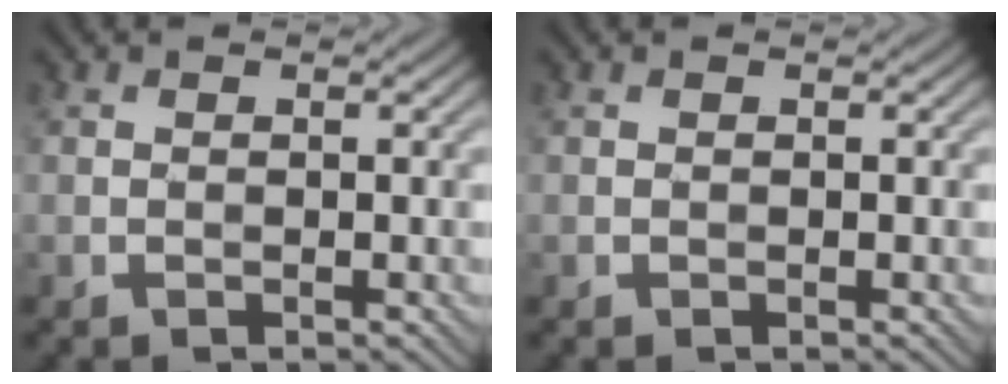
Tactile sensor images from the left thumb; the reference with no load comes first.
{"total": 0.0}